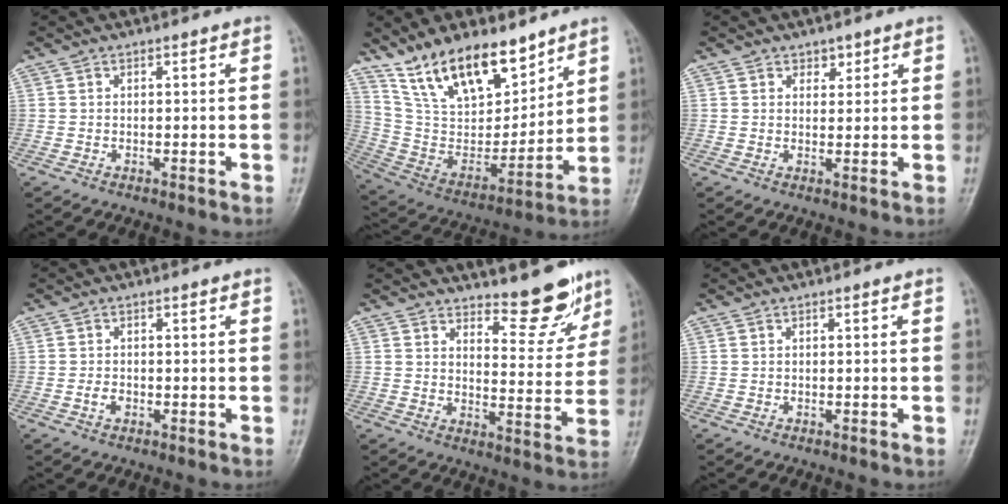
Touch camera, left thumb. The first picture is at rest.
{"total": 18.8, "force": [13.4, 8.3, 10.2], "torque": [-0.126, -0.069, 0.255]}
{"total": 2.1, "force": [1.4, 1.4, 0.5], "torque": [0.012, -0.008, 0.019]}
{"total": 1.5, "force": [-0.5, 1.1, 0.9], "torque": [-0.017, 0.002, -0.009]}
{"total": 9.5, "force": [8.1, 3.1, 3.9], "torque": [-0.023, -0.073, 0.115]}
{"total": 0.0}